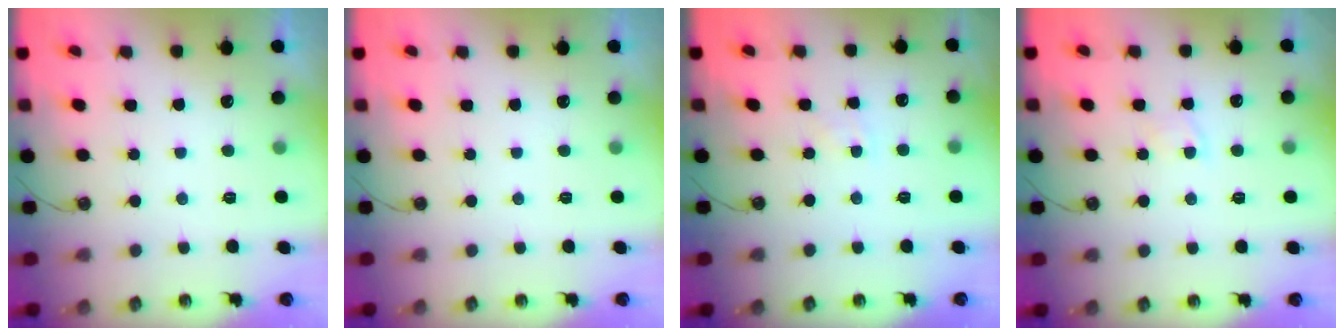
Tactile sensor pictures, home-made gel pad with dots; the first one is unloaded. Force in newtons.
{"total": 0.0}
{"total": 2.7, "press": 2.7, "slide": 0.4}
{"total": 2.8, "press": 2.8, "slide": 0.4}